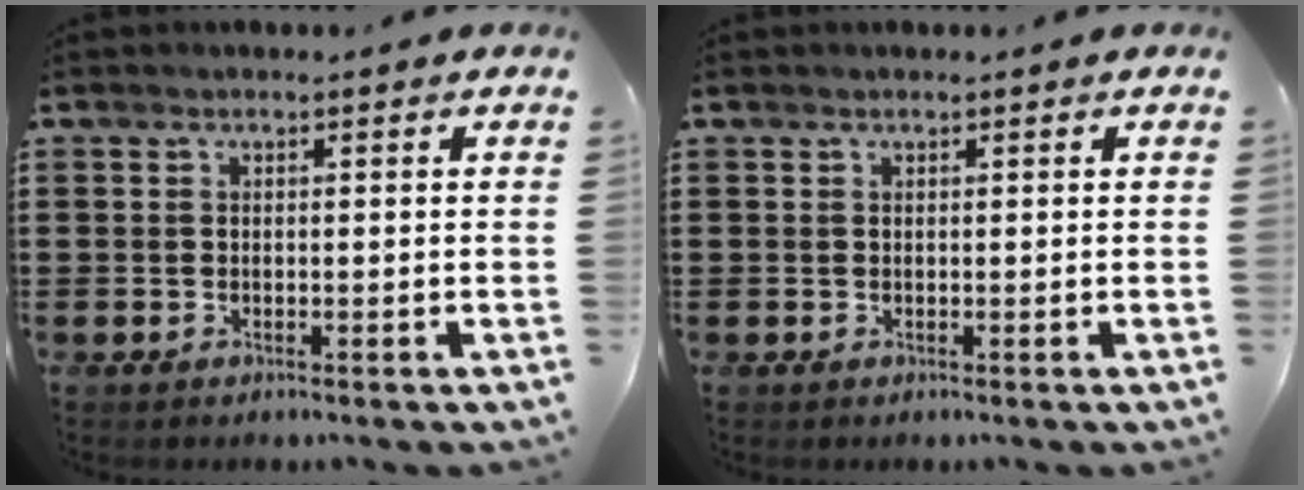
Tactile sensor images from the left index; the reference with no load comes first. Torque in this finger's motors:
{"motor_torque": [0.07, 0.25, 0.07, 0.00]}